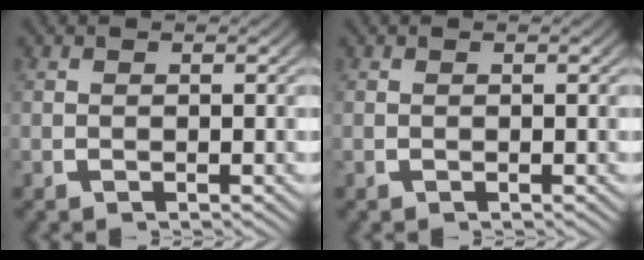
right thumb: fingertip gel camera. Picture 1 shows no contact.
{"total": 0.0}